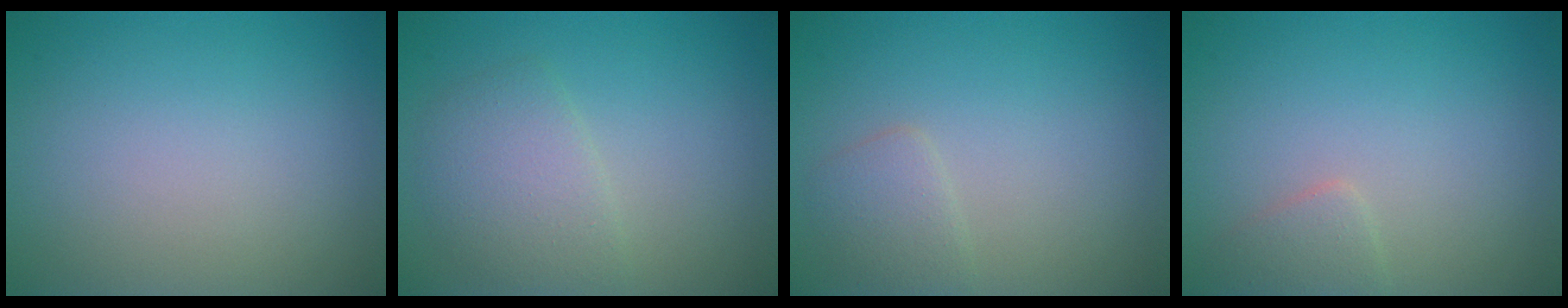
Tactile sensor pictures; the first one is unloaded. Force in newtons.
{"total": 3.0, "press": 3.0, "slide": 0.1}
{"total": 1.7, "press": 1.7, "slide": 0.1}
{"total": 1.4, "press": 1.4, "slide": 0.1}